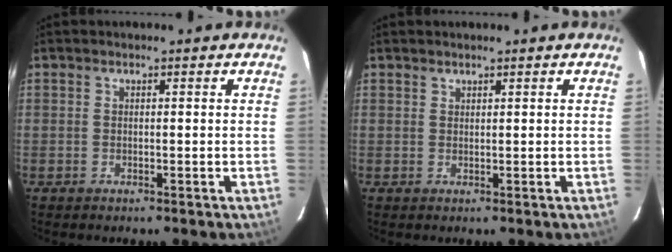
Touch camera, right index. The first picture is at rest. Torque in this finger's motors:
{"motor_torque": [0.10, 0.13, 0.00, 0.00]}